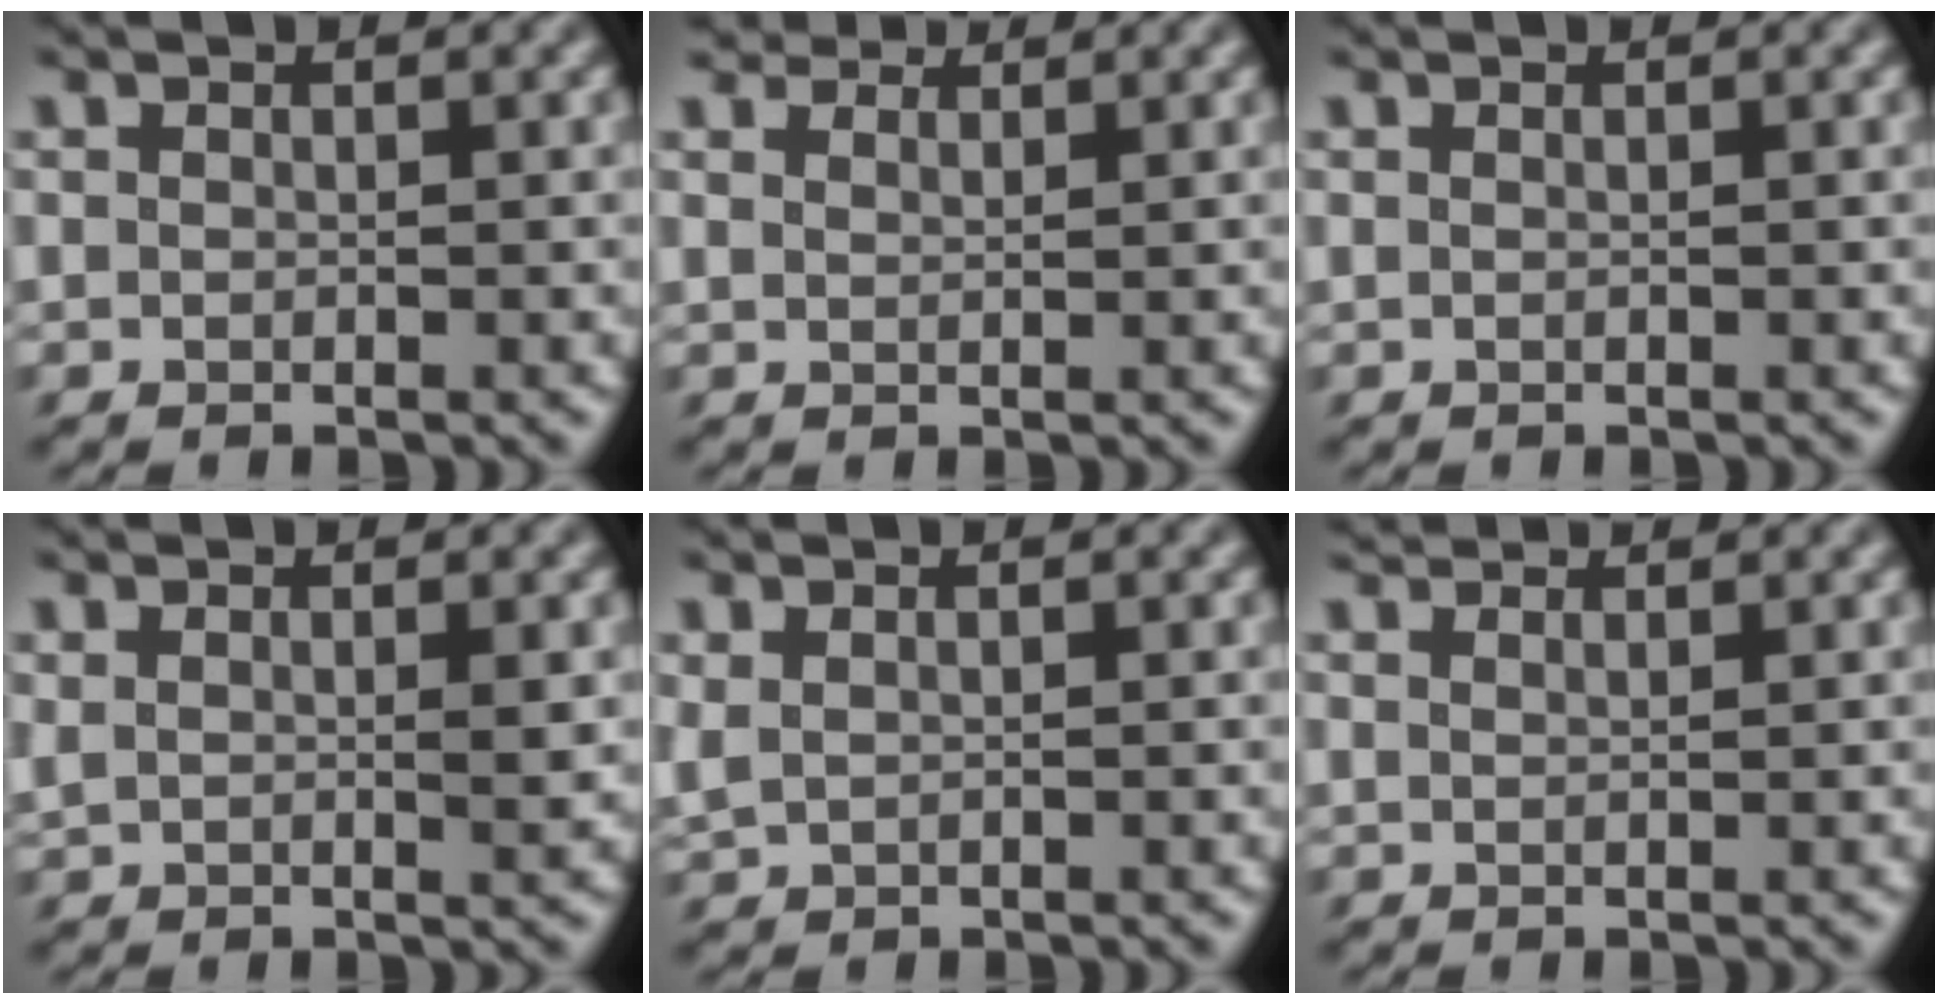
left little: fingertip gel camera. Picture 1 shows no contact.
{"total": 3.3, "force": [2.8, 1.3, 1.0], "torque": [-0.058, -0.006, 0.054]}
{"total": 0.0}
{"total": 2.0, "force": [0.5, 0.6, 1.8], "torque": [-0.049, -0.003, 0.009]}
{"total": 1.4, "force": [0.3, 0.6, 1.2], "torque": [-0.035, 0.002, 0.006]}
{"total": 1.8, "force": [1.8, -0.1, 0.3], "torque": [-0.020, 0.006, 0.036]}